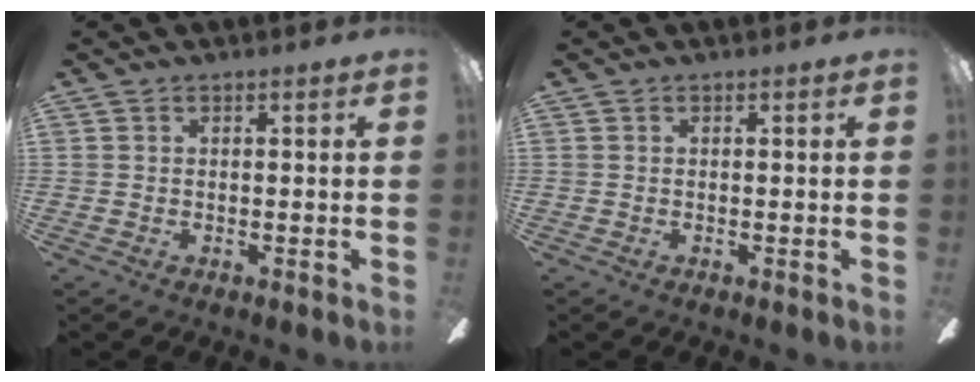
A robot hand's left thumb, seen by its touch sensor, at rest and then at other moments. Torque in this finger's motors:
{"motor_torque": [0.00, 0.00, 0.01, -0.01, 0.00]}